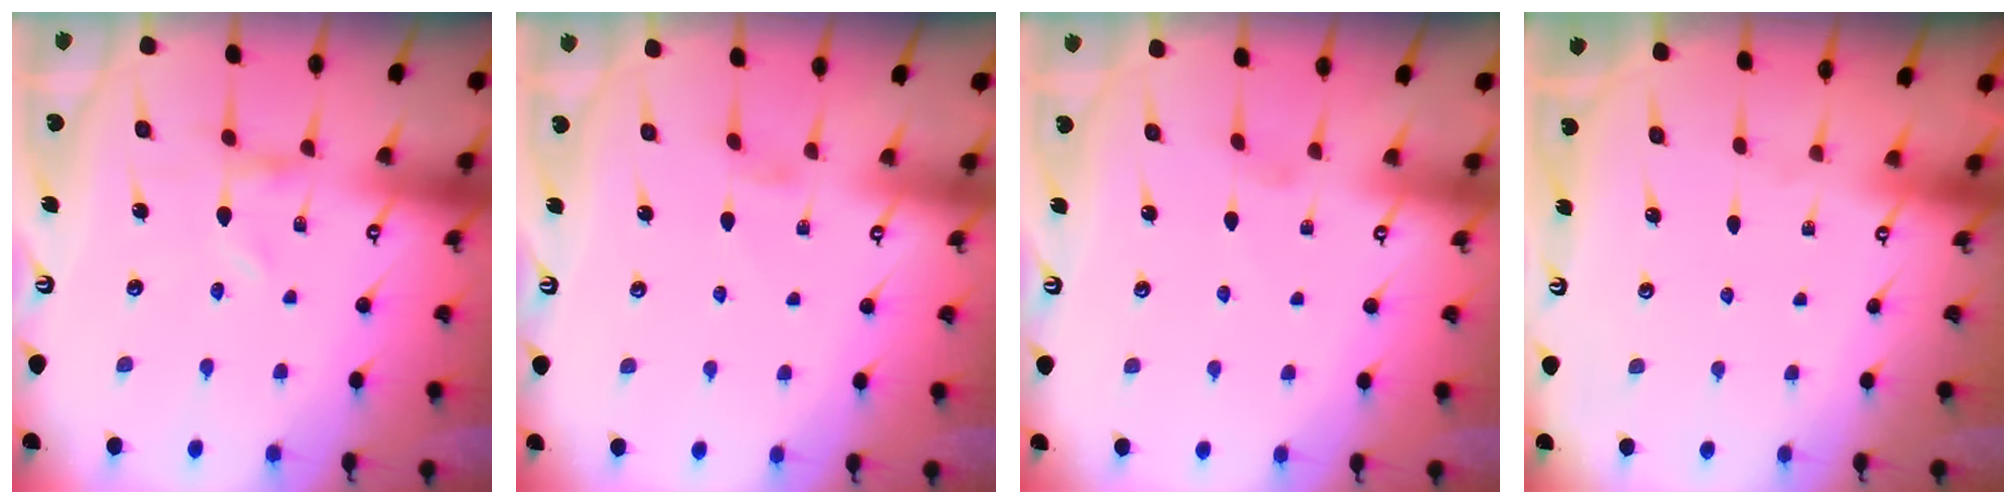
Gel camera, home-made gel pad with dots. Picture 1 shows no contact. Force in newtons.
{"total": 0.7, "press": 0.6, "slide": 0.4}
{"total": 0.0}
{"total": 0.0}